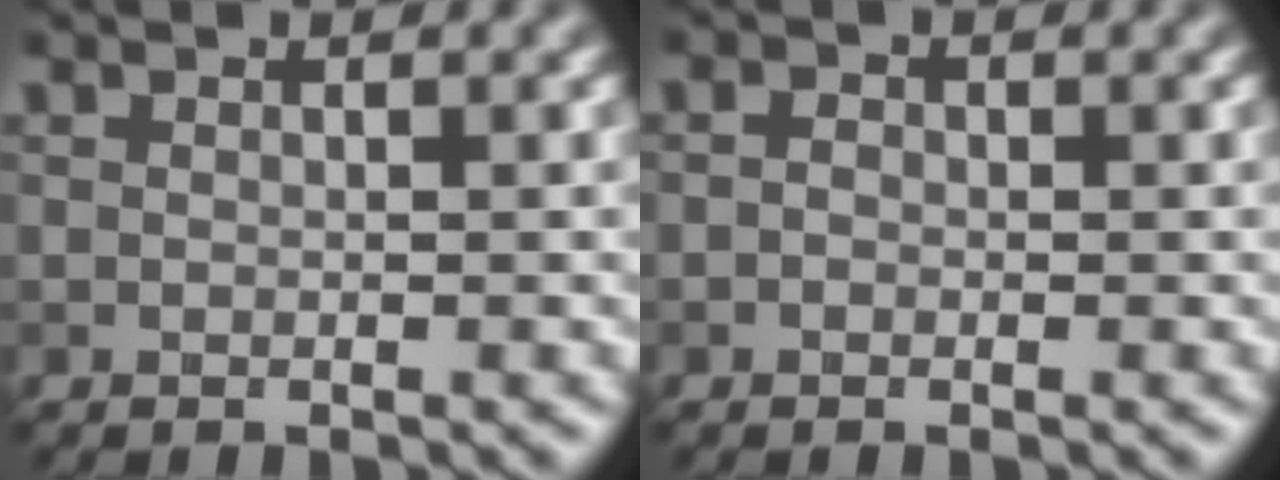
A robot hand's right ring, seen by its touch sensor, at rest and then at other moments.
{"total": 0.8, "force": [-0.2, 0.7, 0.4], "torque": [-0.005, -0.002, -0.009]}